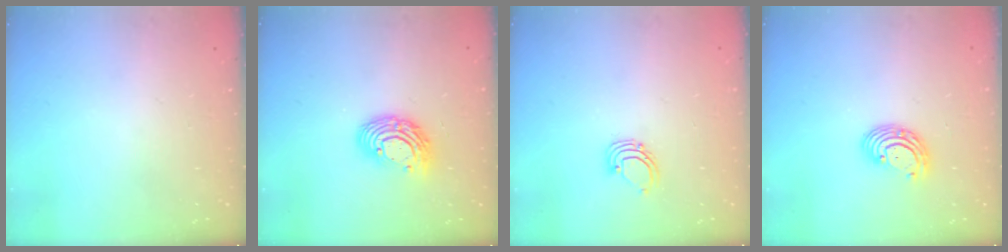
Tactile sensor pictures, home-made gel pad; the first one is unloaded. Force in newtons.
{"total": 11.3, "press": 11.2, "slide": 1.1}
{"total": 2.6, "press": 2.6, "slide": 0.2}
{"total": 5.8, "press": 5.8, "slide": 0.7}